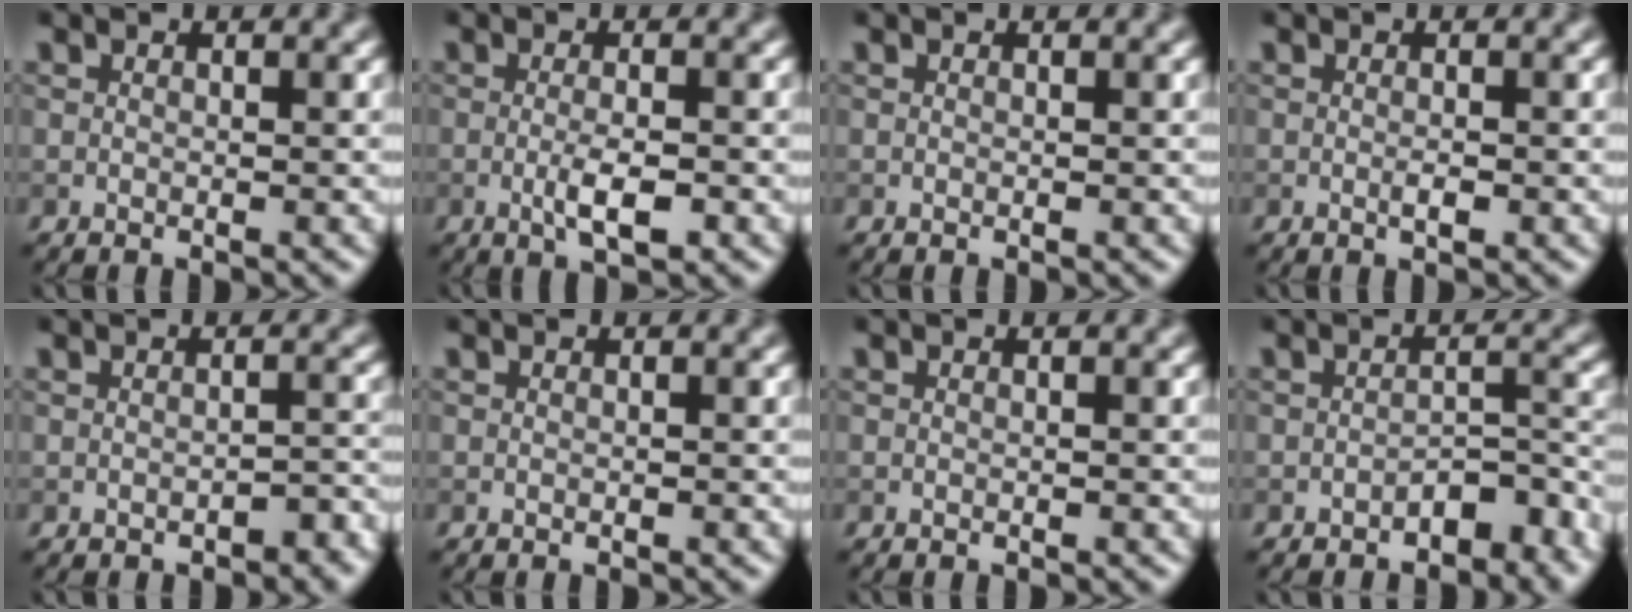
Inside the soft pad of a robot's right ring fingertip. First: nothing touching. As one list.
[{"total": 2.7, "force": [-0.7, 0.6, 2.5], "torque": [-0.047, -0.004, -0.014]}, {"total": 0.0}, {"total": 0.9, "force": [-0.2, 0.2, 0.8], "torque": [-0.016, -0.001, -0.004]}, {"total": 1.7, "force": [-1.0, 0.8, 1.2], "torque": [-0.016, 0.002, -0.013]}, {"total": 0.0}, {"total": 0.0}, {"total": 3.4, "force": [-2.3, 1.6, 1.9], "torque": [-0.021, 0.008, -0.036]}]